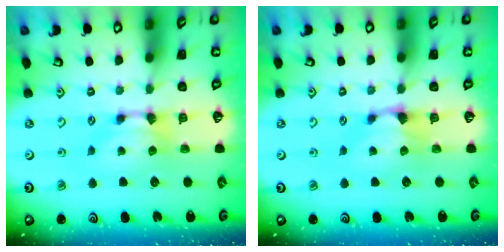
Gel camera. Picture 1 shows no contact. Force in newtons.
{"total": 1.4, "press": 0.9, "slide": 1.0}